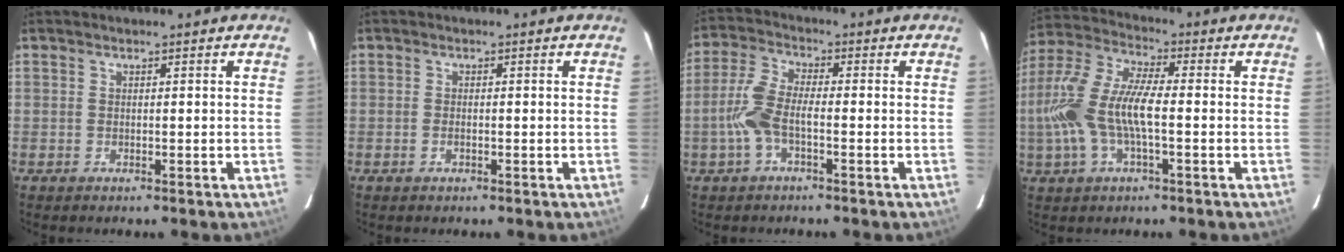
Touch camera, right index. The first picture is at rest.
{"total": 1.1, "force": [-0.5, 0.5, 0.8], "torque": [-0.018, 0.000, -0.009]}
{"total": 7.3, "force": [-2.2, 2.4, 6.5], "torque": [-0.152, 0.008, -0.048]}
{"total": 14.3, "force": [-2.2, 4.6, 13.4], "torque": [-0.281, 0.003, -0.046]}